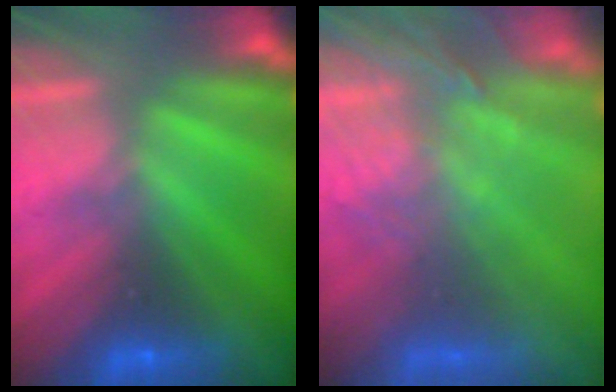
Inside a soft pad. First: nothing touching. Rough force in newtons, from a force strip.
{"total": 7.3}